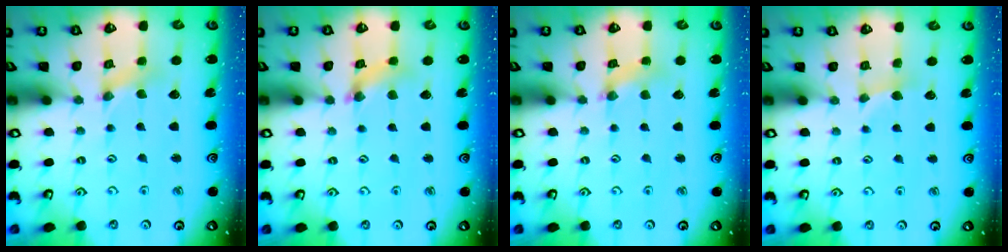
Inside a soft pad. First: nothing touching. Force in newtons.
{"total": 3.8, "press": 3.8, "slide": 0.2}
{"total": 2.6, "press": 2.6, "slide": 0.3}
{"total": 2.9, "press": 2.9, "slide": 0.4}